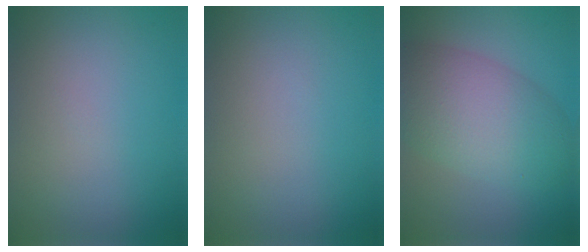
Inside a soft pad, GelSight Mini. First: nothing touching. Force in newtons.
{"total": 0.0}
{"total": 7.8, "press": 7.8, "slide": 0.4}